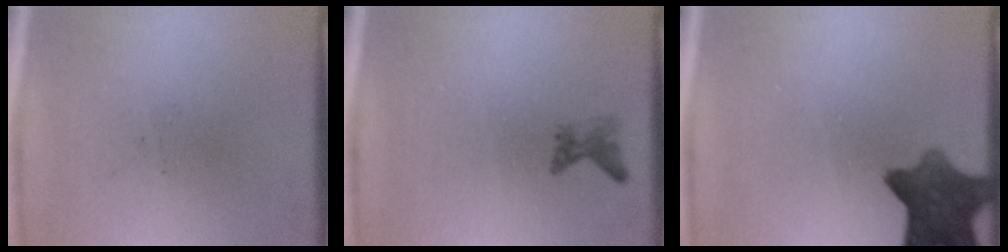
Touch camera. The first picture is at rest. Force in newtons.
{"total": 1.2}
{"total": 8.7}